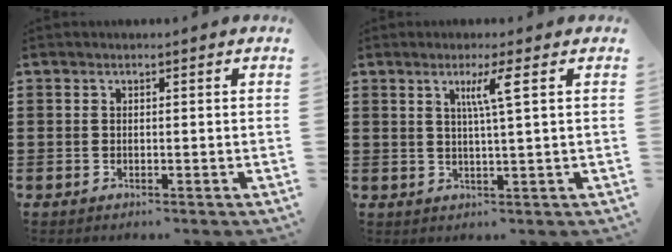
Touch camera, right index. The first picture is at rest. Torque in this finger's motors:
{"motor_torque": [0.76, 0.06, 0.35, 0.10]}